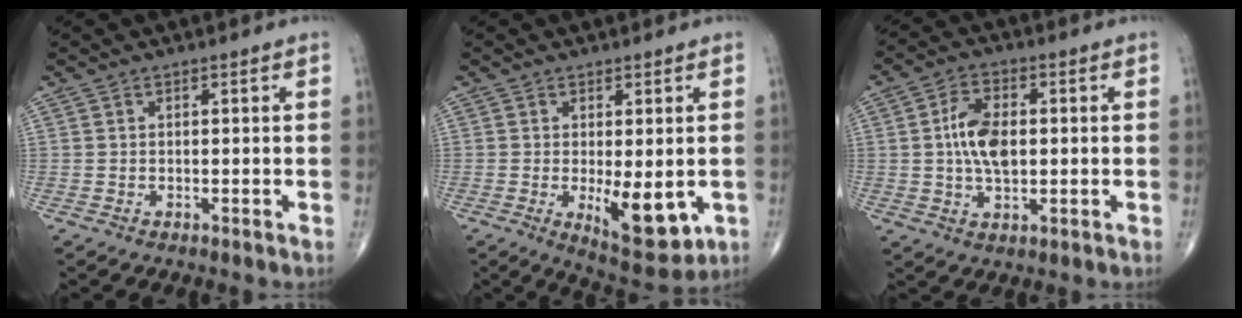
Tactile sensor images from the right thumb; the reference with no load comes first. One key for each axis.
{"total": 9.6, "fx": -1.9, "fy": 3.8, "fz": 8.6, "tx": -0.106, "ty": -0.022, "tz": -0.016}
{"total": 8.6, "fx": 0.5, "fy": 4.8, "fz": 7.2, "tx": -0.128, "ty": 0.006, "tz": 0.008}